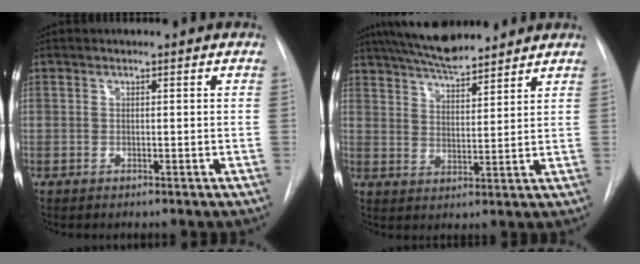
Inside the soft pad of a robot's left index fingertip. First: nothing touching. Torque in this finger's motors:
{"motor_torque": [0.16, -0.40, 0.21, 0.07]}